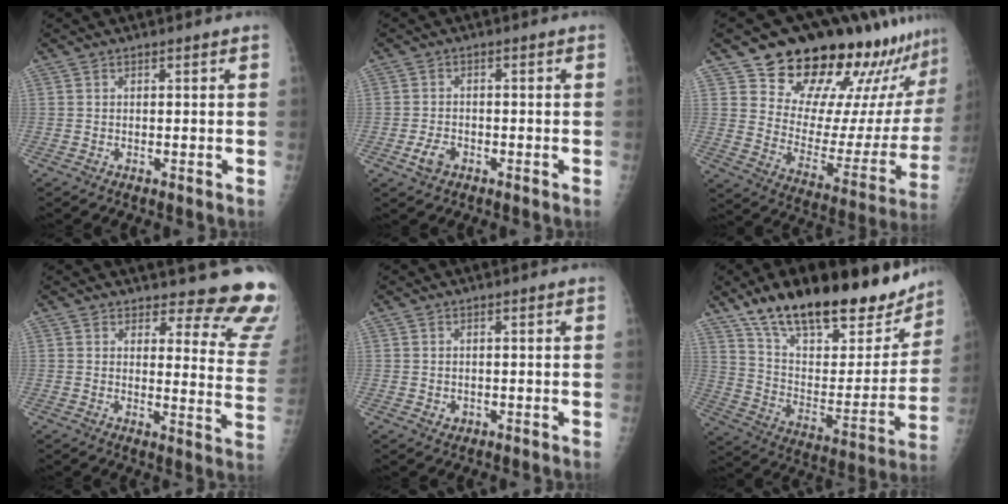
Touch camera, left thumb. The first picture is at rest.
{"total": 3.5, "force": [-1.7, 2.4, 1.9], "torque": [-0.032, 0.005, -0.030]}
{"total": 26.6, "force": [23.0, 9.1, 9.7], "torque": [-0.095, -0.151, 0.312]}
{"total": 15.3, "force": [14.0, 4.6, 4.2], "torque": [0.008, -0.136, 0.132]}
{"total": 1.5, "force": [-0.2, 1.4, 0.5], "torque": [-0.003, 0.001, 0.001]}
{"total": 29.0, "force": [21.2, 11.2, 16.3], "torque": [-0.217, -0.070, 0.333]}